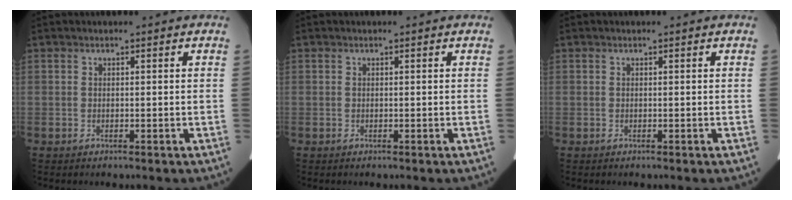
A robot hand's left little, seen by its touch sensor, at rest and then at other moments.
{"total": 0.0}
{"total": 0.0}